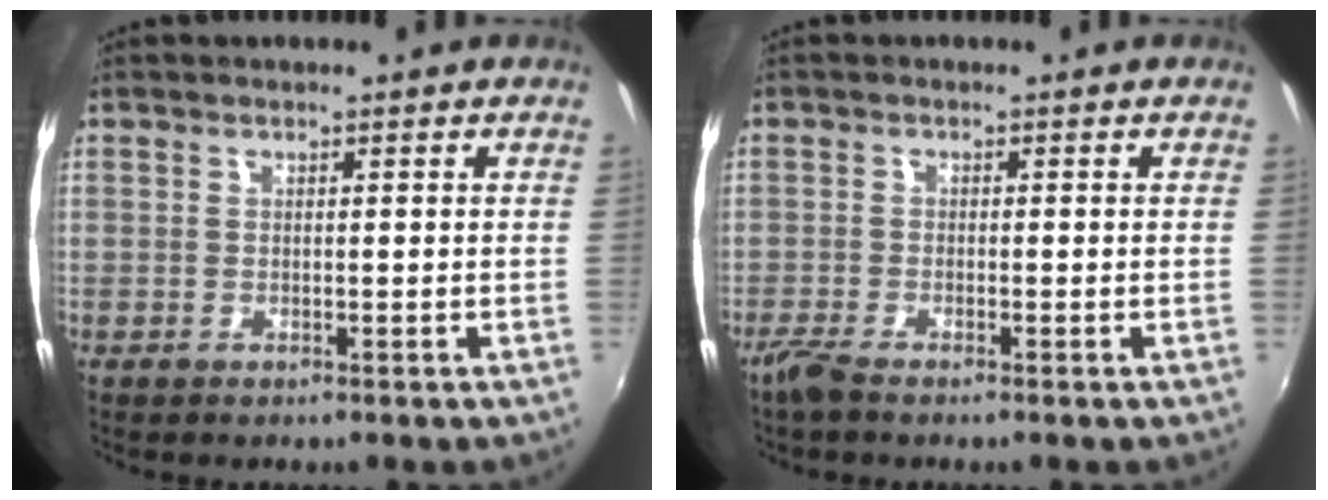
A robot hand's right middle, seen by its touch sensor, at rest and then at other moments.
{"total": 2.8, "force": [-2.3, 0.4, 1.5], "torque": [-0.046, -0.007, -0.050]}